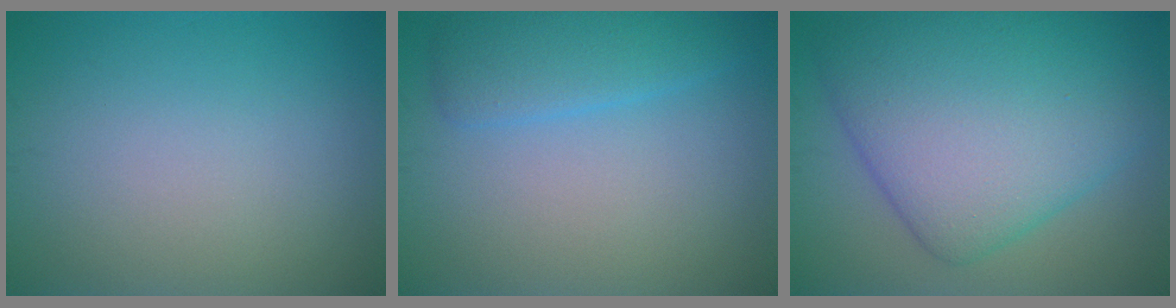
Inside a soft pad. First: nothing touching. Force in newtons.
{"total": 3.2, "press": 3.2, "slide": 0.1}
{"total": 11.4, "press": 11.4, "slide": 0.1}